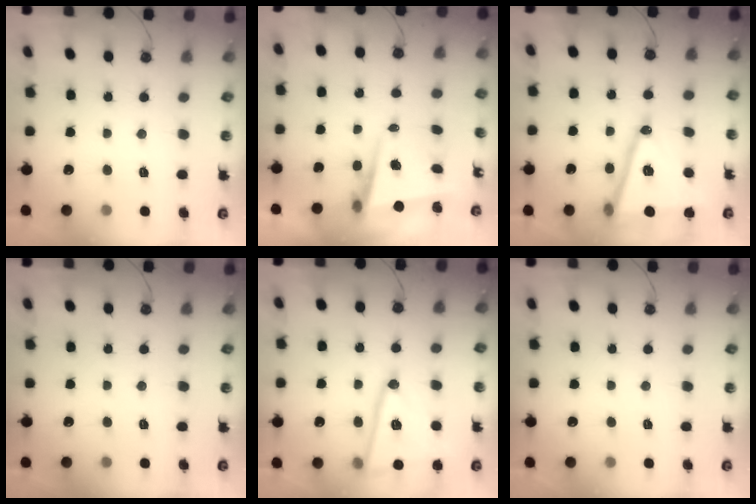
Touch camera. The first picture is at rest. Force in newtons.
{"total": 5.9, "press": 5.6, "slide": 2.0}
{"total": 19.4, "press": 19.1, "slide": 3.8}
{"total": 0.0}
{"total": 15.7, "press": 15.5, "slide": 2.5}
{"total": 0.0}